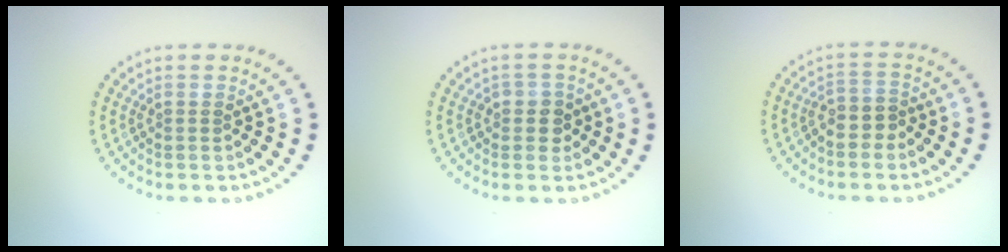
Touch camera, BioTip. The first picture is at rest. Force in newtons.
{"total": 1.9, "press": 1.7, "slide": 0.9}
{"total": 1.7, "press": 1.5, "slide": 0.8}